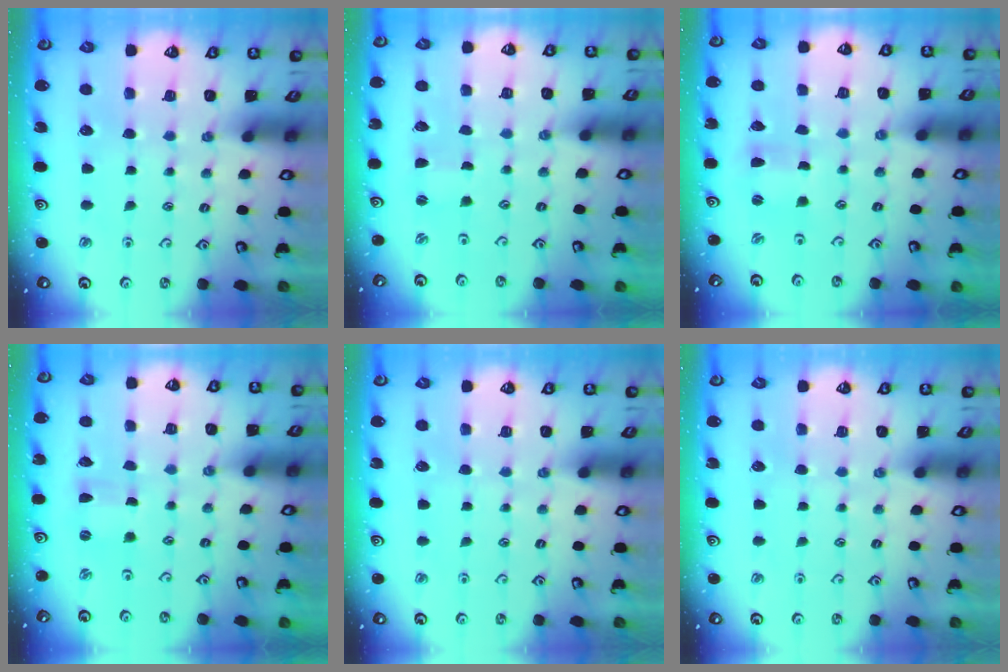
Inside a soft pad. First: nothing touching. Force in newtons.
{"total": 0.0}
{"total": 0.6, "press": 0.6, "slide": 0.1}
{"total": 0.0}
{"total": 0.0}
{"total": 0.0}